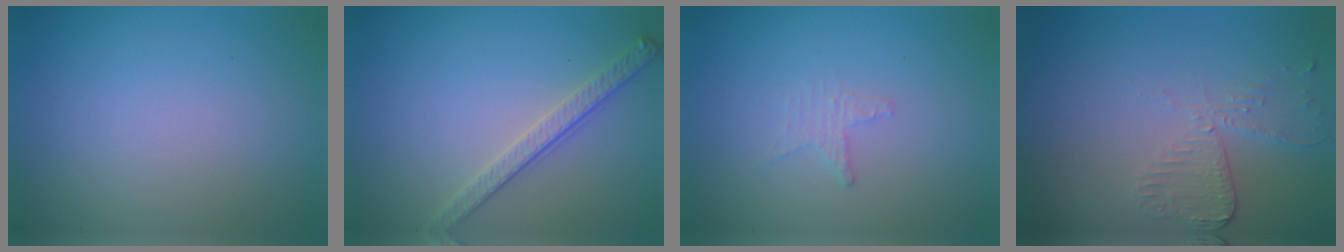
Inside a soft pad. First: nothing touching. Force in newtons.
{"total": 2.8, "press": 2.6, "slide": 1.1}
{"total": 1.2, "press": 1.2, "slide": 0.4}
{"total": 2.6, "press": 2.3, "slide": 1.2}